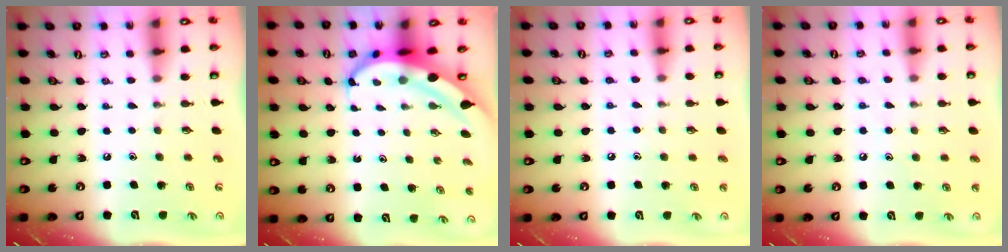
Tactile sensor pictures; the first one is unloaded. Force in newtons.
{"total": 6.4, "press": 6.2, "slide": 1.5}
{"total": 5.6, "press": 5.6, "slide": 0.6}
{"total": 5.8, "press": 5.8, "slide": 0.6}